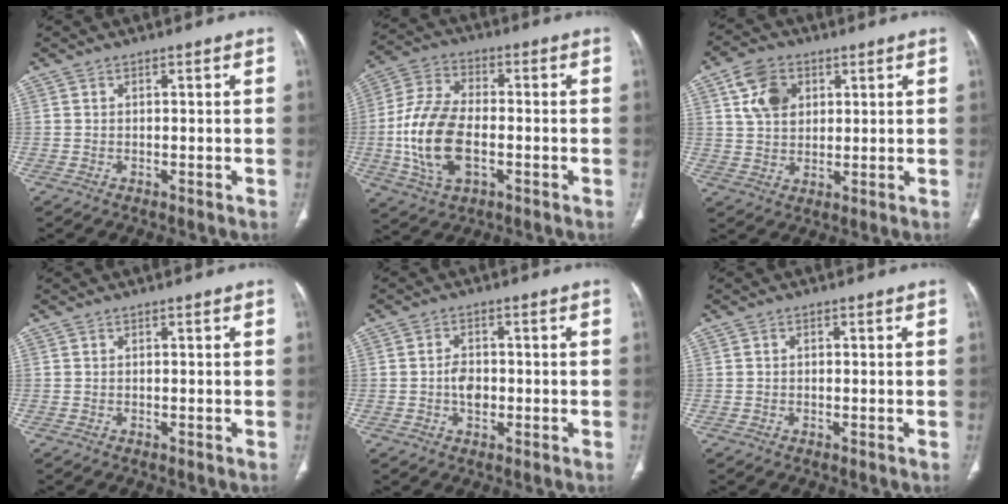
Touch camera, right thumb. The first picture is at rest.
{"total": 15.1, "force": [-2.7, 8.6, 12.1], "torque": [-0.247, 0.015, -0.048]}
{"total": 8.5, "force": [3.2, 6.1, 4.9], "torque": [-0.069, -0.006, 0.060]}
{"total": 0.0}
{"total": 3.8, "force": [-0.5, 2.6, 2.7], "torque": [-0.040, 0.008, -0.011]}
{"total": 0.6, "force": [0.0, 0.5, 0.4], "torque": [-0.007, 0.001, -0.001]}